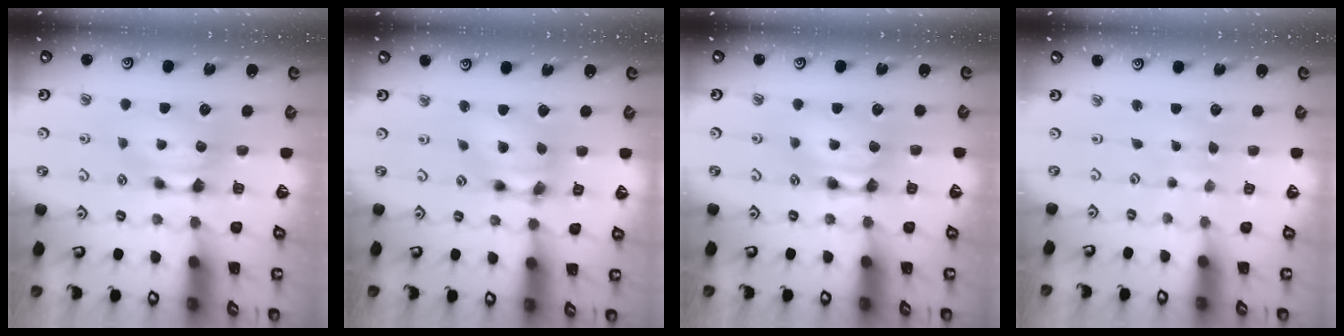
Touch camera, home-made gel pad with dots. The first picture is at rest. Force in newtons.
{"total": 6.3, "press": 6.0, "slide": 1.9}
{"total": 1.8, "press": 1.8, "slide": 0.1}
{"total": 5.6, "press": 5.6, "slide": 0.3}